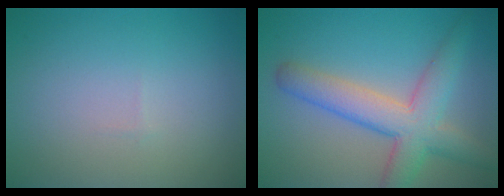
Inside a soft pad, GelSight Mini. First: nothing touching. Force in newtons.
{"total": 6.2, "press": 6.2, "slide": 0.2}